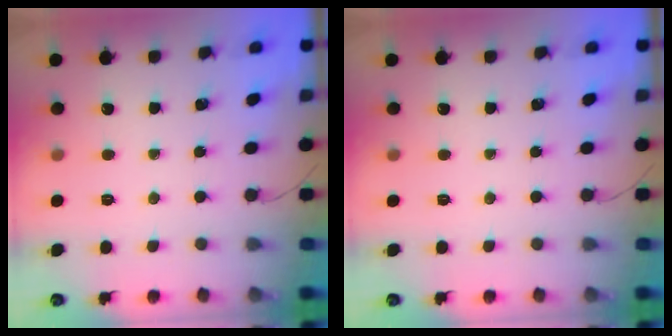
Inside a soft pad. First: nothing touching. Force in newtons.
{"total": 0.0}